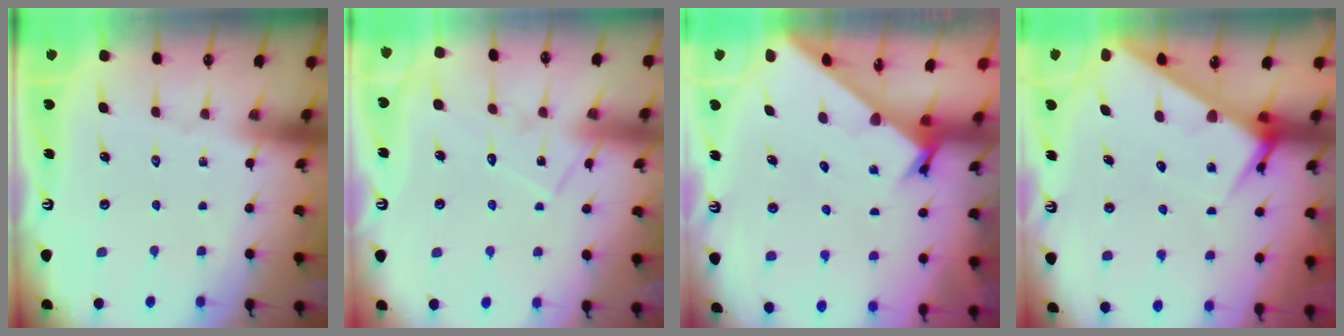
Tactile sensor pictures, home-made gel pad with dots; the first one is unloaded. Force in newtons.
{"total": 10.6, "press": 10.6, "slide": 0.3}
{"total": 2.3, "press": 2.3, "slide": 0.2}
{"total": 6.2, "press": 6.2, "slide": 0.6}